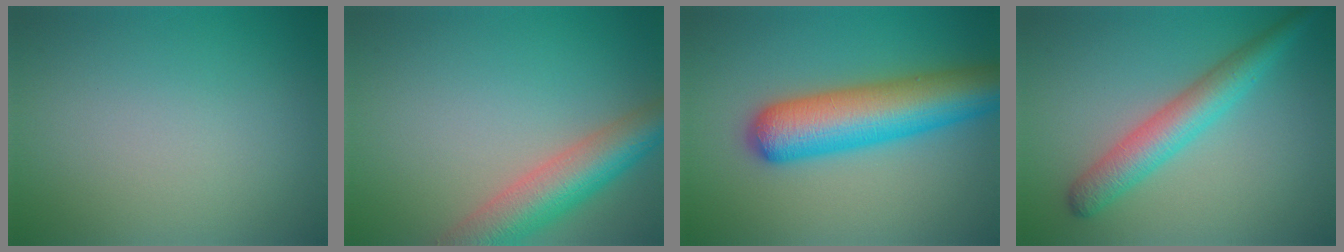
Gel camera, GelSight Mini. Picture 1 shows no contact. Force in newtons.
{"total": 6.7, "press": 6.7, "slide": 0.2}
{"total": 8.7, "press": 8.7, "slide": 0.3}
{"total": 4.3, "press": 4.3, "slide": 0.1}